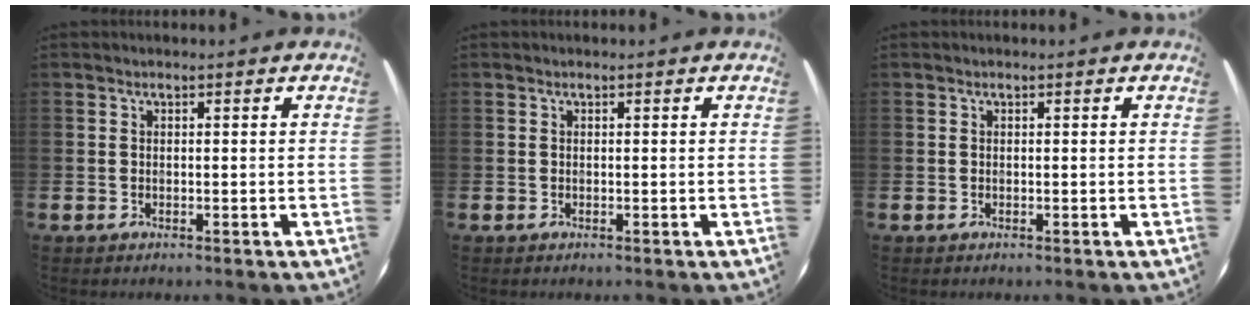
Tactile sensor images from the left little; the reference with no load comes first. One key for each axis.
{"total": 0.0}
{"total": 0.0}